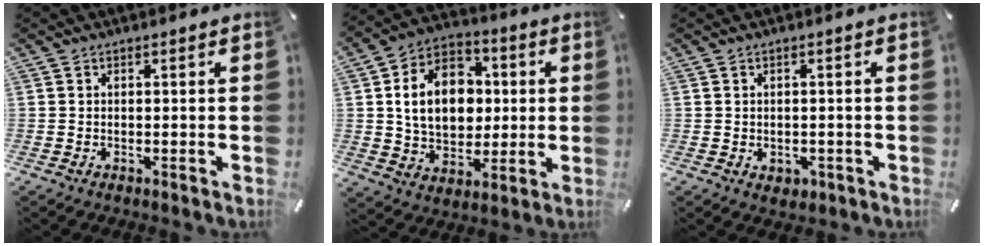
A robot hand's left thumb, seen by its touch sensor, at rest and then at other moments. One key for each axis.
{"total": 15.1, "fx": 1.3, "fy": 12.1, "fz": 9.0, "tx": -0.168, "ty": 0.010, "tz": 0.024}
{"total": 1.9, "fx": -0.5, "fy": 1.7, "fz": 0.8, "tx": -0.013, "ty": 0.004, "tz": -0.010}